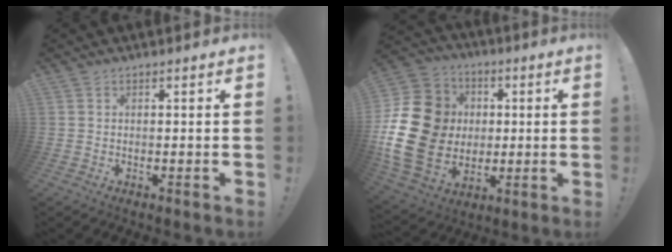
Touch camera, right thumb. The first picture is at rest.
{"total": 22.3, "force": [0.1, 18.6, 12.3], "torque": [-0.226, 0.013, 0.032]}